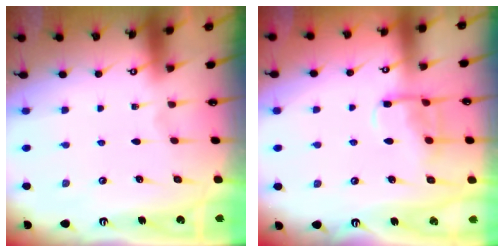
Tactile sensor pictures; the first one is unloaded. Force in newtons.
{"total": 9.4, "press": 9.3, "slide": 0.9}